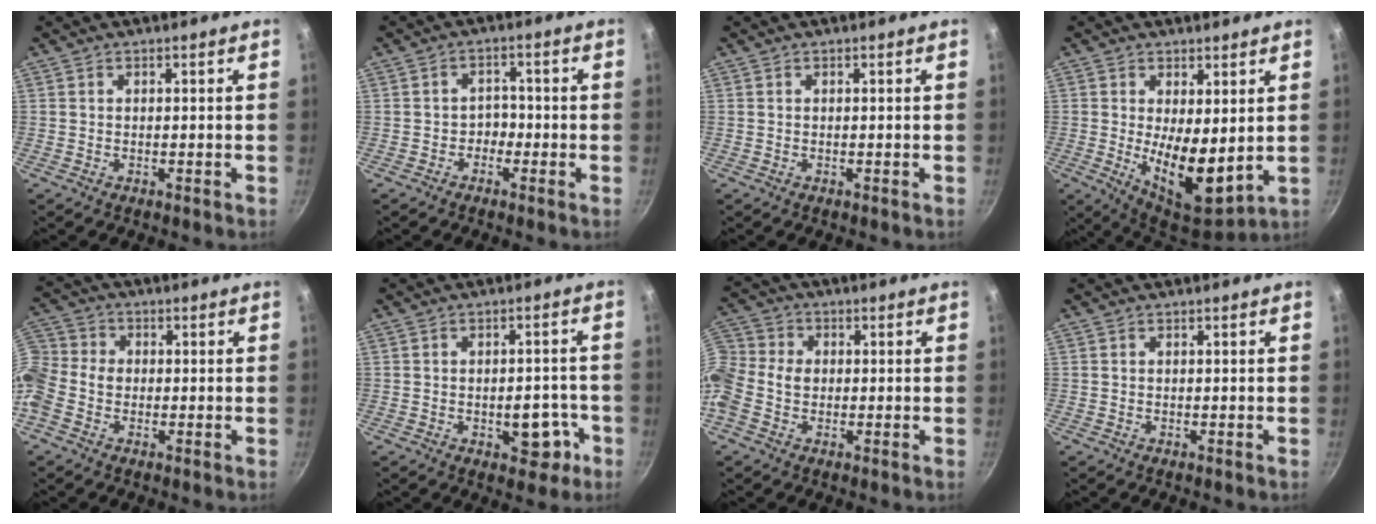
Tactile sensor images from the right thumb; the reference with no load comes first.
{"total": 2.7, "force": [-1.3, 2.1, 1.0], "torque": [0.014, 0.019, -0.021]}
{"total": 0.0}
{"total": 12.1, "force": [0.5, 5.4, 10.8], "torque": [-0.150, -0.038, 0.019]}
{"total": 10.4, "force": [-2.7, 8.4, 5.5], "torque": [-0.120, 0.034, -0.075]}
{"total": 7.2, "force": [-2.6, 4.2, 5.2], "torque": [-0.036, 0.022, -0.027]}
{"total": 10.7, "force": [-1.6, 8.7, 6.1], "torque": [-0.138, 0.029, -0.051]}
{"total": 0.0}